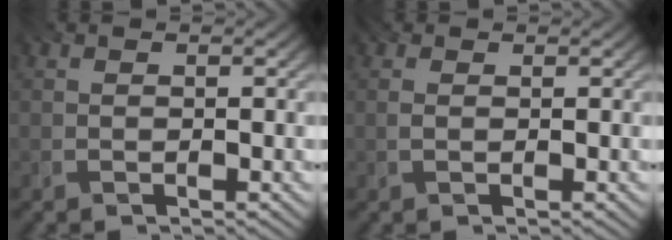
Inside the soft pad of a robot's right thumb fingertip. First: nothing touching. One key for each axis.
{"total": 1.6, "fx": 0.8, "fy": 0.9, "fz": 1.0, "tx": -0.026, "ty": 0.004, "tz": 0.007}